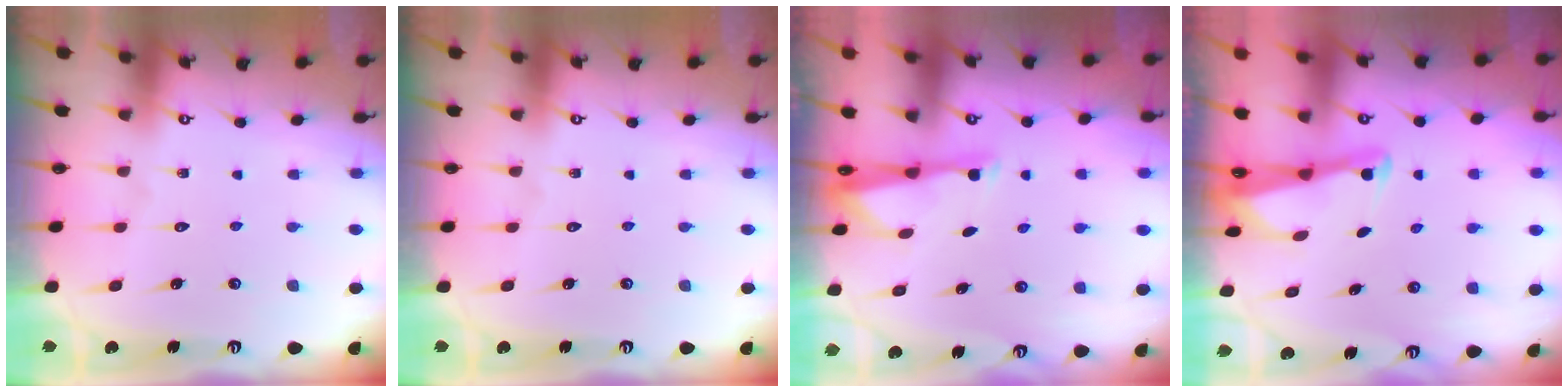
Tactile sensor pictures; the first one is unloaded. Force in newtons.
{"total": 0.0}
{"total": 3.0, "press": 2.9, "slide": 0.5}
{"total": 2.5, "press": 2.5, "slide": 0.2}